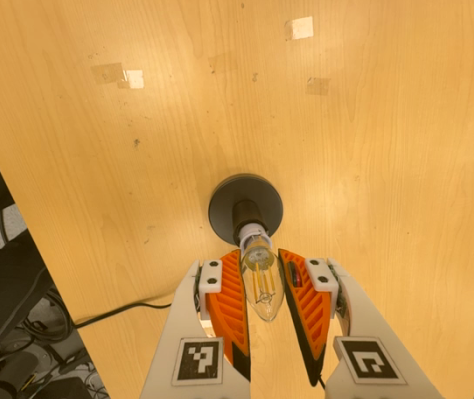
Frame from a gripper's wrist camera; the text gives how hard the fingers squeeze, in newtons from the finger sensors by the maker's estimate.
{"total": 9.4, "left": 8.6, "right": 10.2}